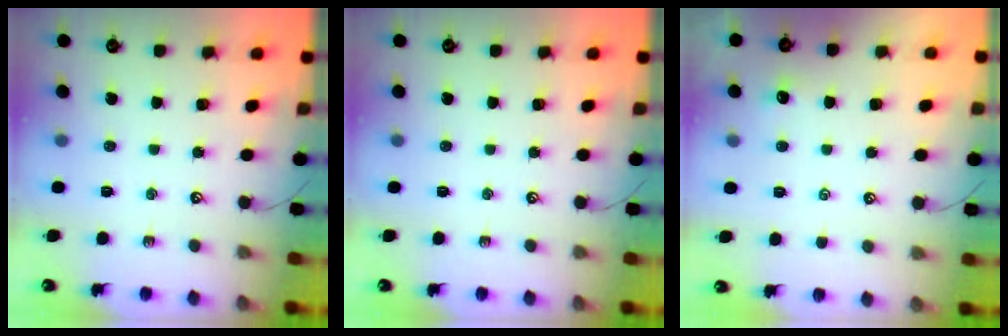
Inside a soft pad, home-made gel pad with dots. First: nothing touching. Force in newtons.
{"total": 0.0}
{"total": 1.0, "press": 0.9, "slide": 0.5}